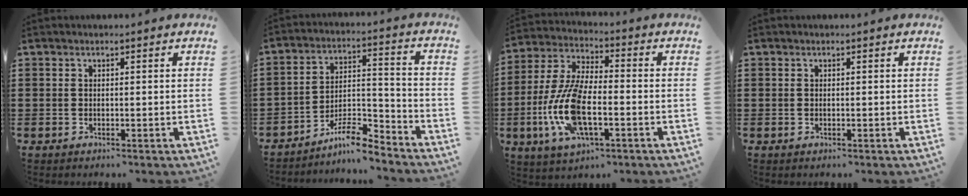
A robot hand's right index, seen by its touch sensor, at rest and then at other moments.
{"total": 8.4, "force": [-7.2, 1.8, 4.0], "torque": [-0.065, 0.021, -0.134]}
{"total": 12.1, "force": [-3.3, 4.9, 10.6], "torque": [-0.250, -0.015, -0.065]}
{"total": 0.0}